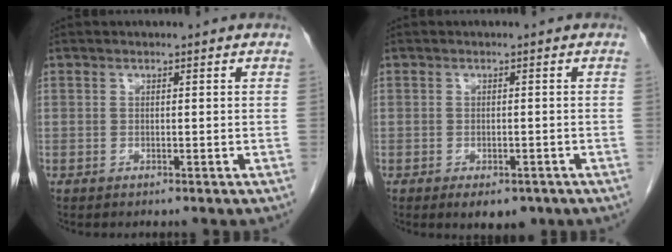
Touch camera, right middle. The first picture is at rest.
{"total": 4.5, "force": [-3.0, 2.2, 2.5], "torque": [-0.027, -0.003, -0.037]}